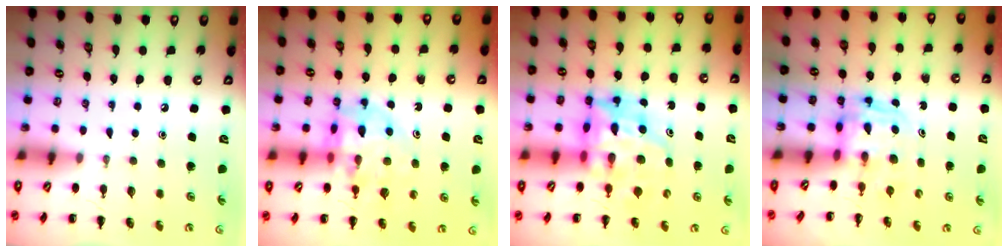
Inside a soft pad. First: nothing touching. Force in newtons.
{"total": 12.0, "press": 11.4, "slide": 3.6}
{"total": 12.1, "press": 11.5, "slide": 3.6}
{"total": 2.7, "press": 2.7, "slide": 0.2}